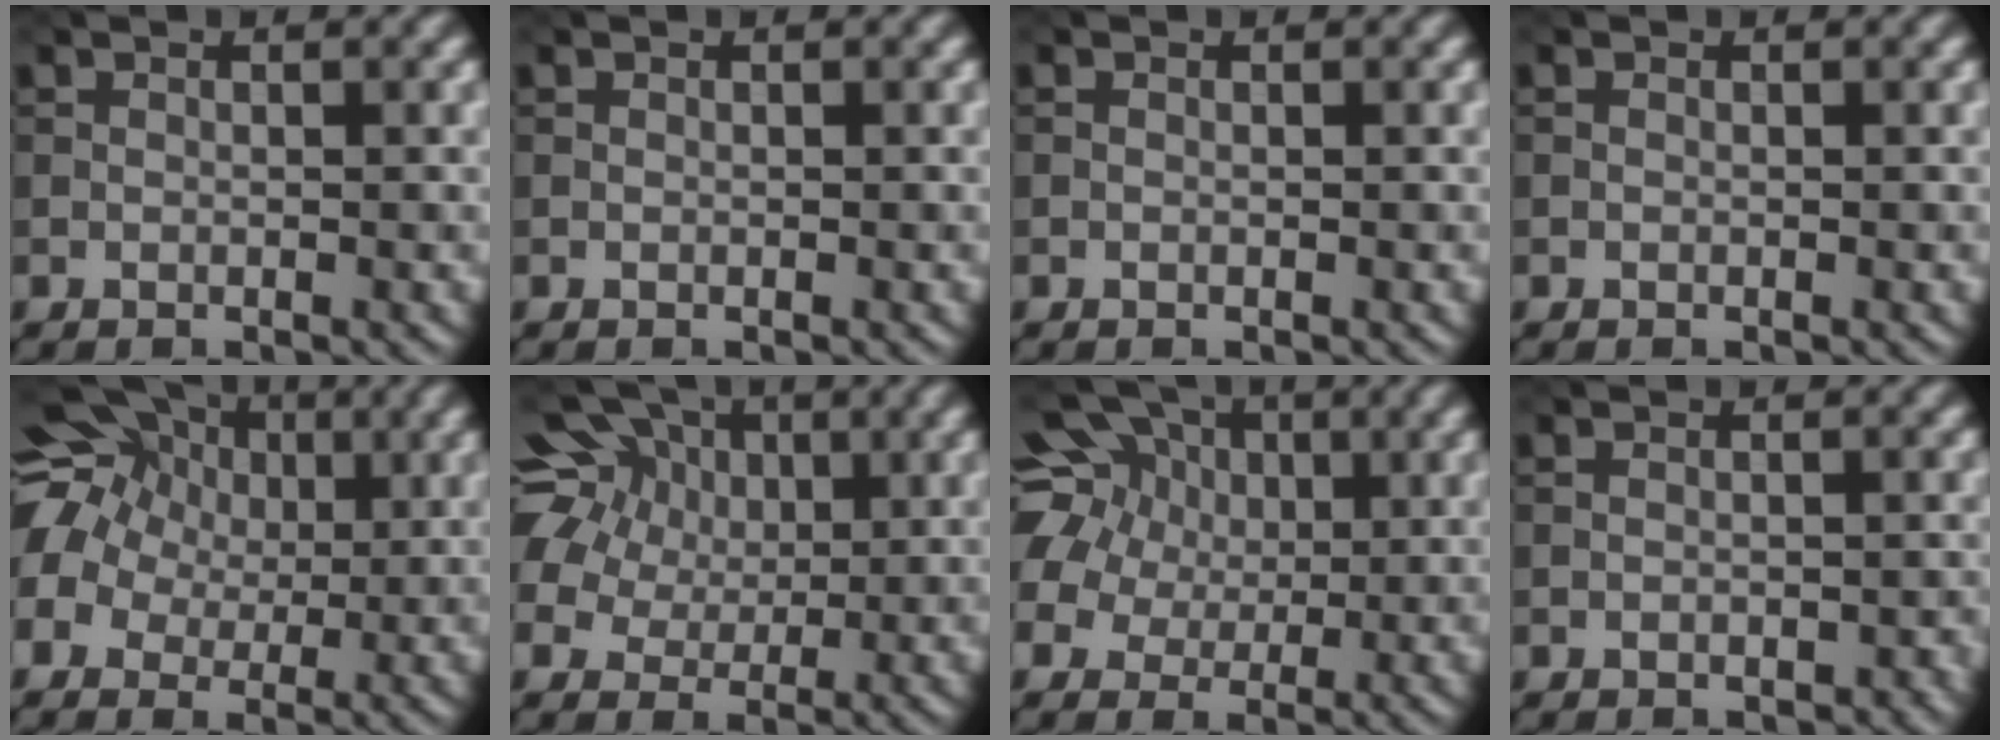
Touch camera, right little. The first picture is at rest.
{"total": 0.0}
{"total": 0.0}
{"total": 0.0}
{"total": 14.9, "force": [4.5, 12.4, 7.0], "torque": [-0.181, 0.044, 0.046]}
{"total": 13.7, "force": [6.2, 9.7, 7.6], "torque": [-0.161, 0.048, 0.075]}
{"total": 12.4, "force": [4.5, 9.6, 6.4], "torque": [-0.153, 0.046, 0.042]}
{"total": 0.9, "force": [-0.5, 0.6, 0.5], "torque": [-0.009, -0.005, -0.005]}